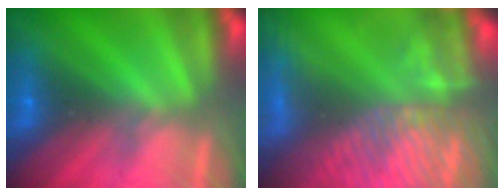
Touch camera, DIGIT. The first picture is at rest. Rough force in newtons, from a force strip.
{"total": 6.6}